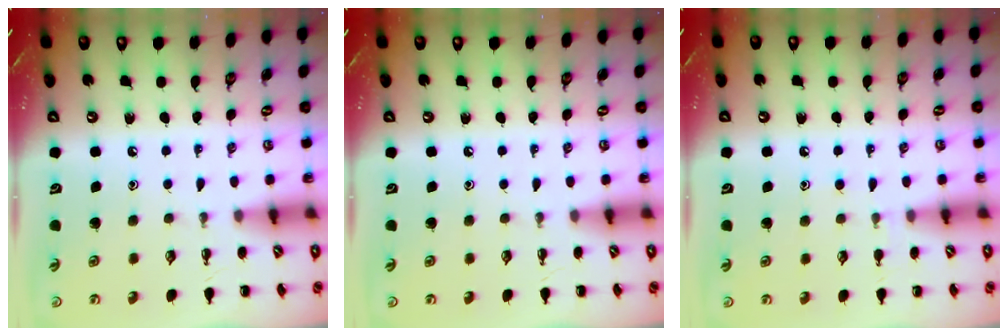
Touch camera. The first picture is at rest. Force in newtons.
{"total": 0.0}
{"total": 6.6, "press": 6.3, "slide": 2.0}